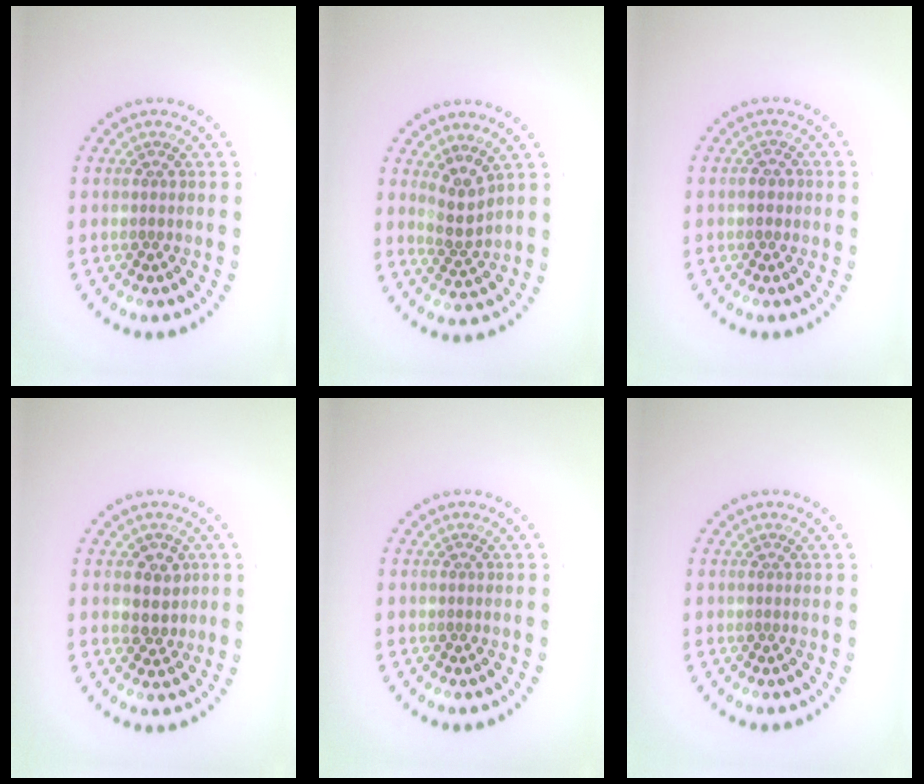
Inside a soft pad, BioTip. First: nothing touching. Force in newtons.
{"total": 2.4, "press": 1.8, "slide": 1.6}
{"total": 0.7, "press": 0.7, "slide": 0.0}
{"total": 2.4, "press": 2.2, "slide": 0.9}
{"total": 0.0}
{"total": 0.0}